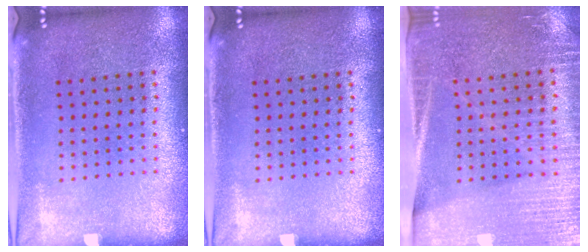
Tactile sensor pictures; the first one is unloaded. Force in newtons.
{"total": 0.0}
{"total": 3.3, "press": 3.0, "slide": 1.4}